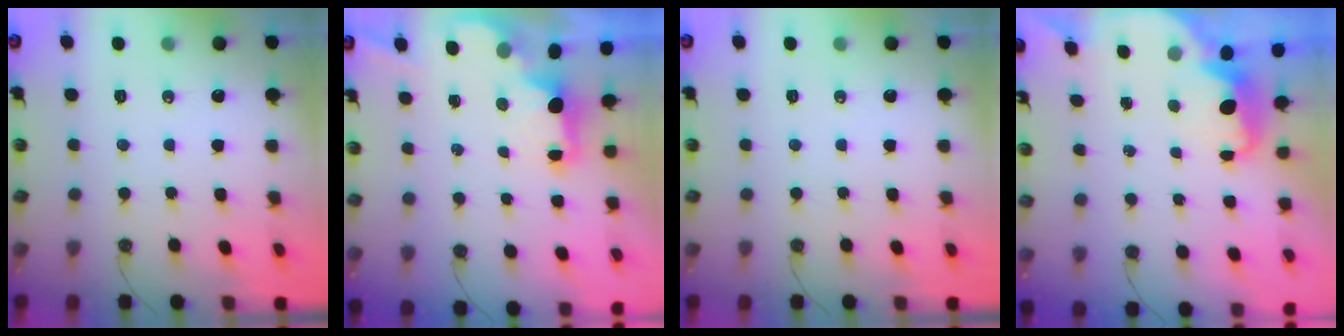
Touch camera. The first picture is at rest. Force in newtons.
{"total": 1.9, "press": 1.8, "slide": 0.7}
{"total": 0.0}
{"total": 2.5, "press": 2.5, "slide": 0.6}